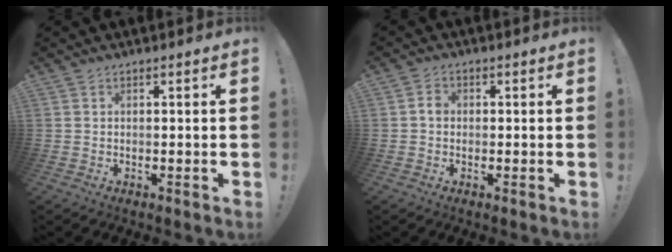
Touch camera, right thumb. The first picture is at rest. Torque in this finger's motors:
{"motor_torque": [0.61, 0.58, 0.19, -0.25, -0.02]}